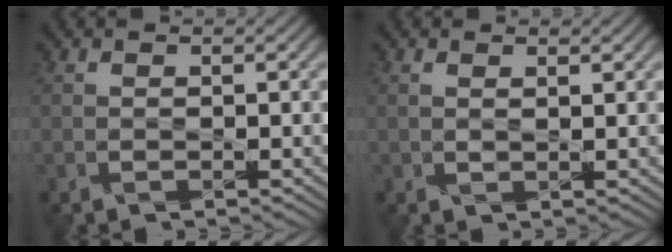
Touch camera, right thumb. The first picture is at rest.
{"total": 0.9, "force": [0.9, 0.1, 0.2], "torque": [-0.006, 0.001, 0.015]}